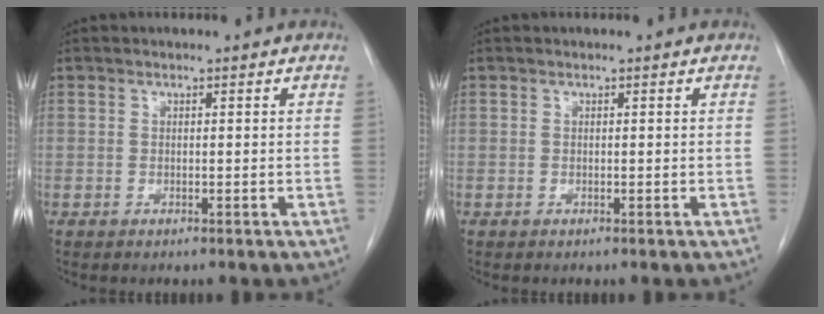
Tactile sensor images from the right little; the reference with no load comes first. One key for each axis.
{"total": 0.0}